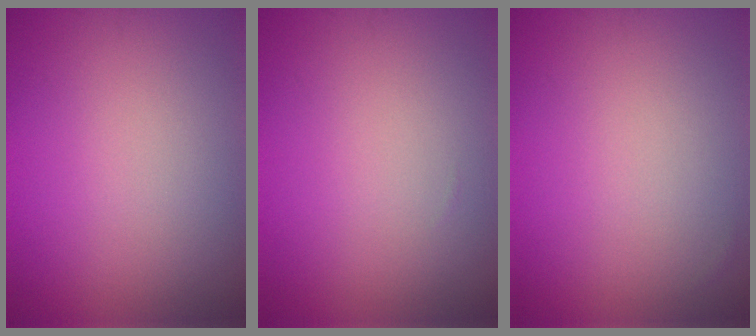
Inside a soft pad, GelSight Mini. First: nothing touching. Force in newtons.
{"total": 0.0}
{"total": 0.0}